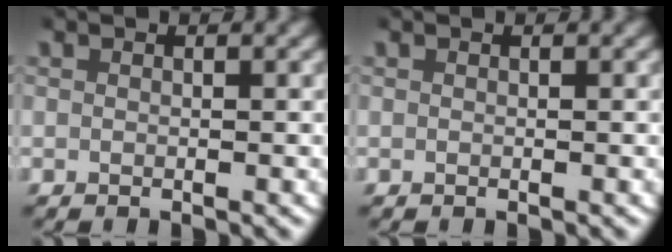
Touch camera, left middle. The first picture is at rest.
{"total": 0.0}